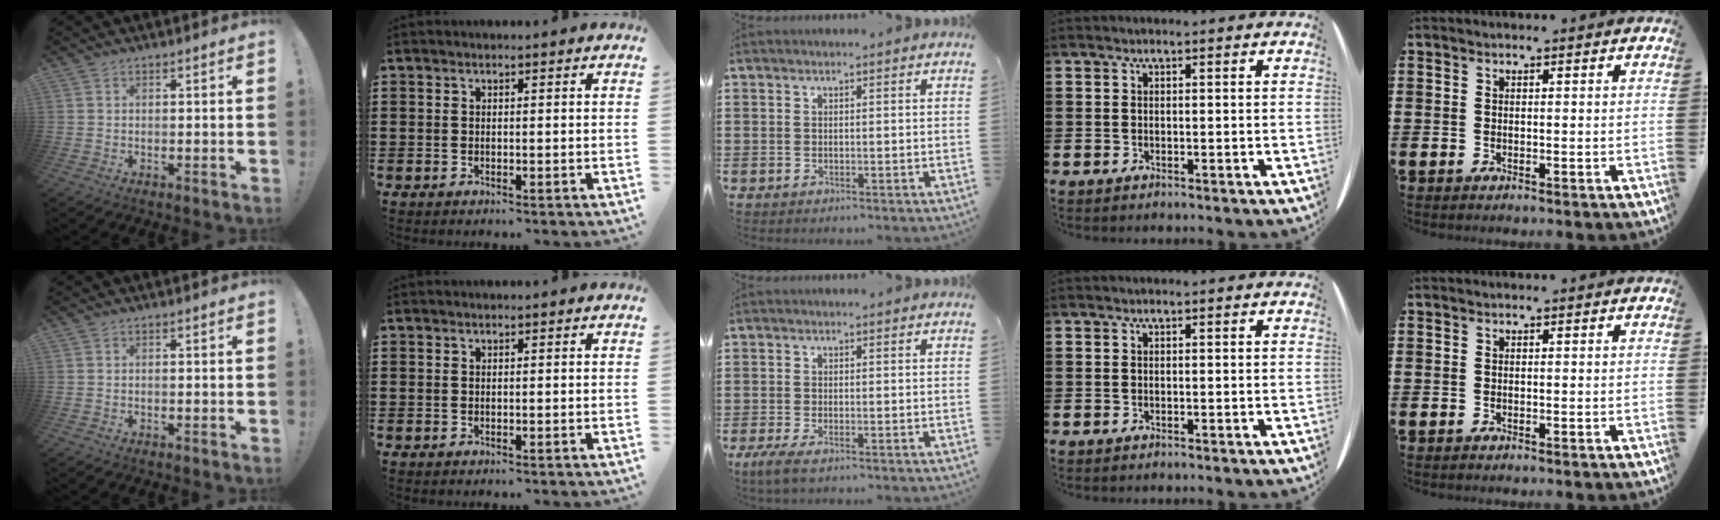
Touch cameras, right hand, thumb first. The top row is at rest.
{"middle": {"total": 1.7, "force": [-1.0, 0.3, 1.3], "torque": [-0.033, -0.004, -0.020]}}